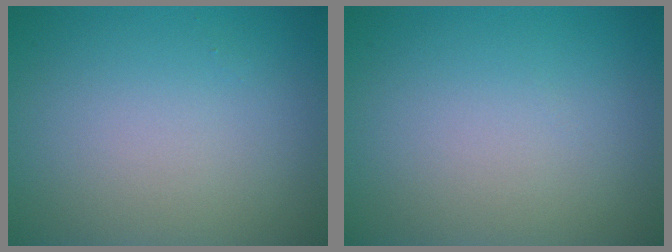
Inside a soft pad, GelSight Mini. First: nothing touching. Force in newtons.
{"total": 0.0}